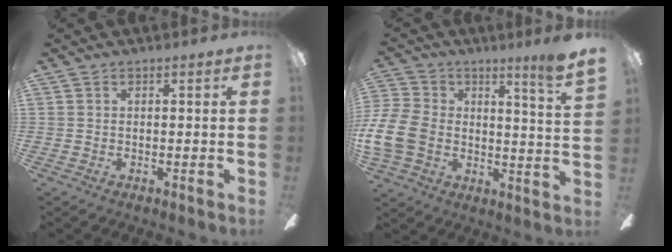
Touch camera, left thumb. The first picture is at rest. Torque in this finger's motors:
{"motor_torque": [0.99, 1.33, 1.83, -0.94, 0.20]}